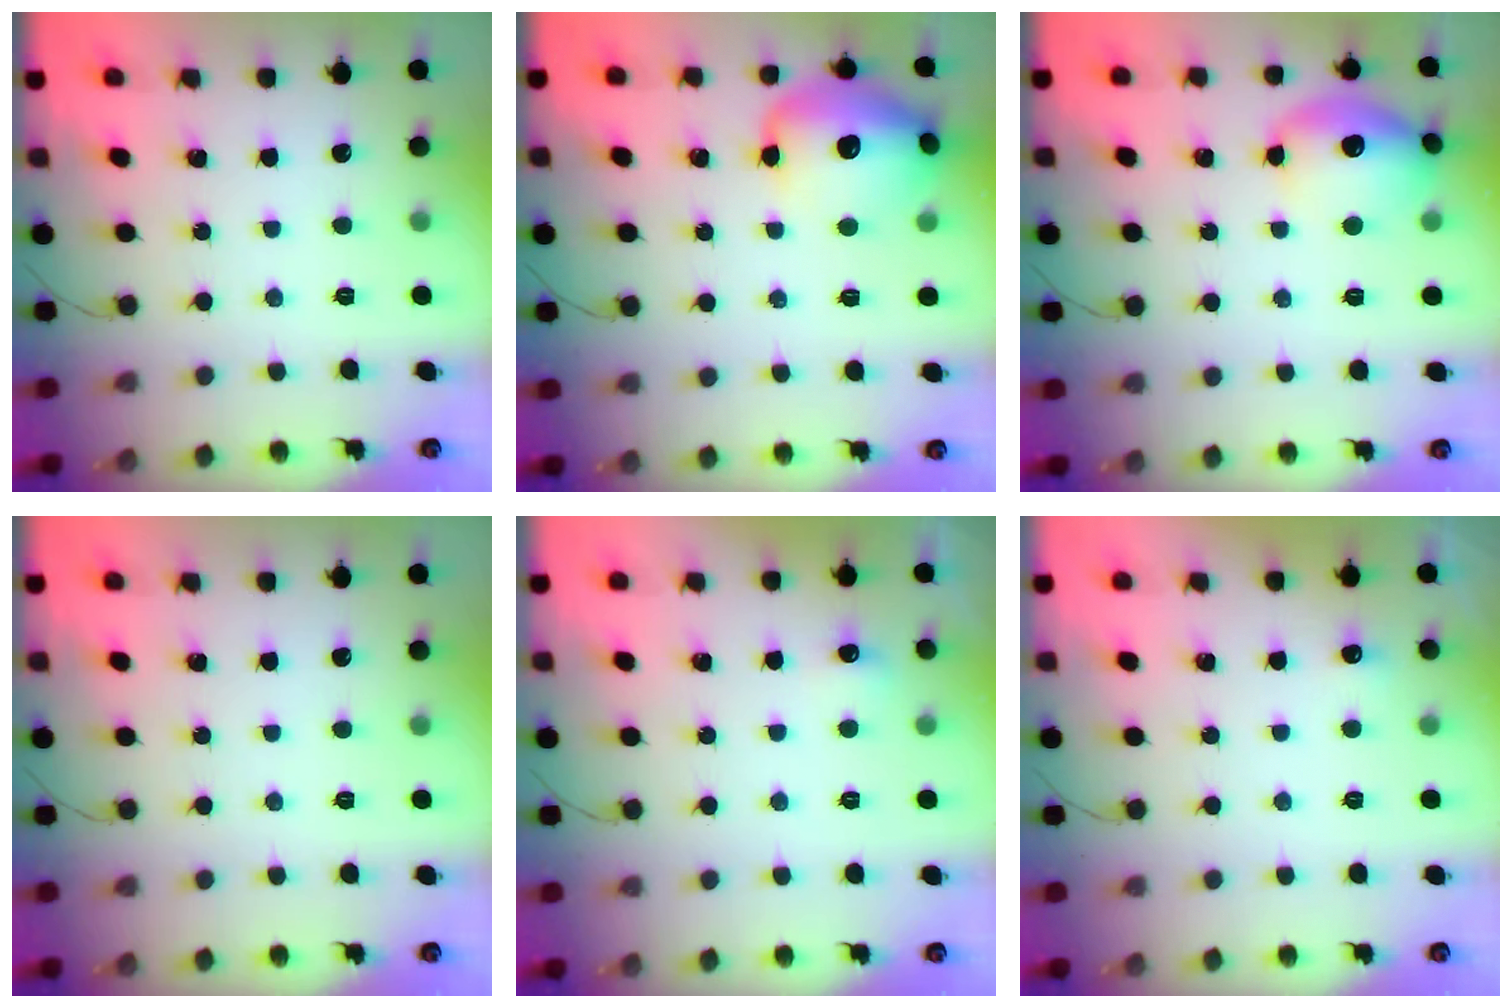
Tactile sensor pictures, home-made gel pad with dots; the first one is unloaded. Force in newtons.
{"total": 16.2, "press": 16.0, "slide": 2.6}
{"total": 15.0, "press": 14.9, "slide": 1.5}
{"total": 0.0}
{"total": 4.8, "press": 4.6, "slide": 1.4}
{"total": 4.1, "press": 3.9, "slide": 1.3}